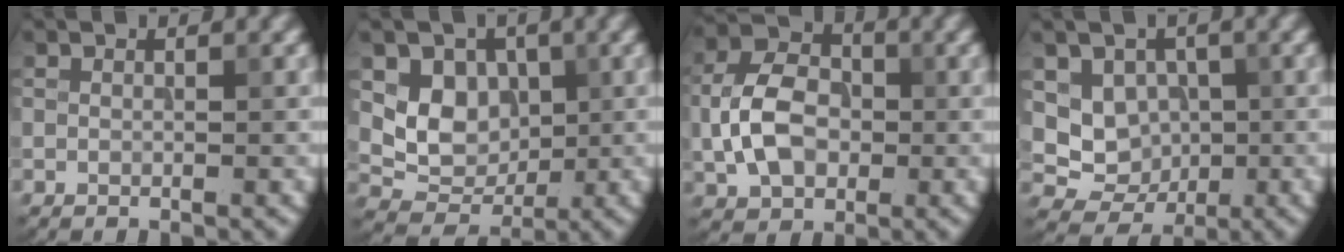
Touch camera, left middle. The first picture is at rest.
{"total": 4.8, "force": [1.0, 4.0, 2.5], "torque": [-0.045, -0.011, 0.014]}
{"total": 6.2, "force": [-0.9, 4.4, 4.2], "torque": [-0.084, 0.008, -0.021]}
{"total": 4.5, "force": [0.4, 4.0, 2.0], "torque": [-0.023, -0.007, 0.008]}